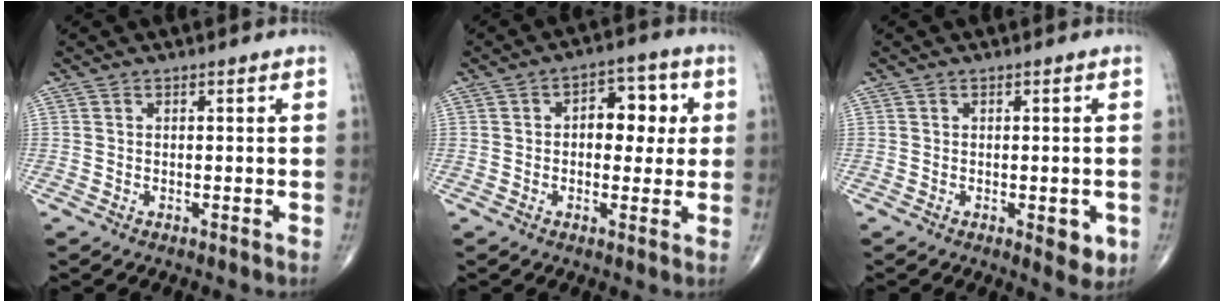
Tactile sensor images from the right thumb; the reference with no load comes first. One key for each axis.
{"total": 8.4, "fx": 1.2, "fy": 5.2, "fz": 6.4, "tx": -0.048, "ty": 0.015, "tz": 0.014}
{"total": 4.3, "fx": -1.3, "fy": 1.9, "fz": 3.7, "tx": -0.029, "ty": -0.006, "tz": -0.012}